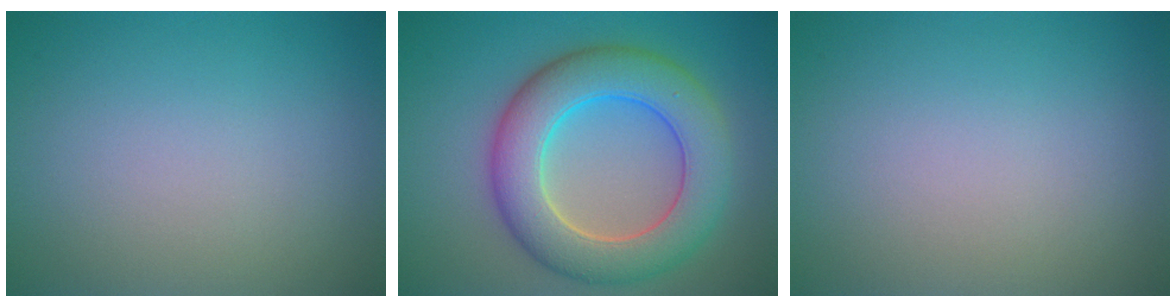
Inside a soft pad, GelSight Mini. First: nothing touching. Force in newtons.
{"total": 8.4, "press": 8.4, "slide": 0.6}
{"total": 0.0}